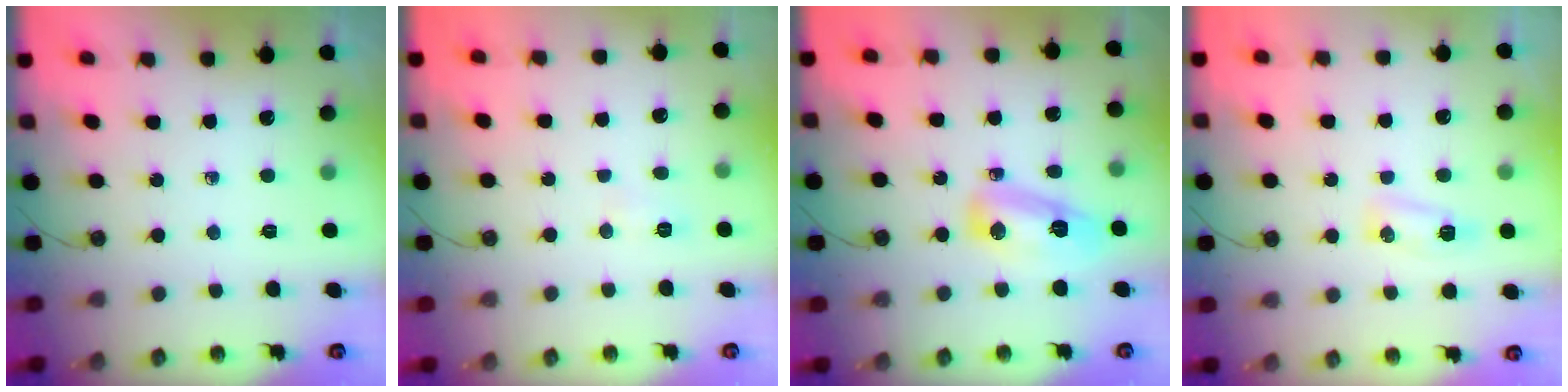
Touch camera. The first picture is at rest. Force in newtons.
{"total": 5.3, "press": 5.2, "slide": 0.6}
{"total": 8.9, "press": 8.9, "slide": 0.9}
{"total": 16.3, "press": 7.0, "slide": 14.8}